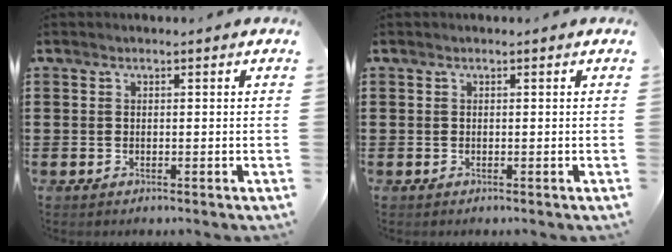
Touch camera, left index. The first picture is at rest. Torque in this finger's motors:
{"motor_torque": [0.00, 0.00, 0.00, 0.00]}